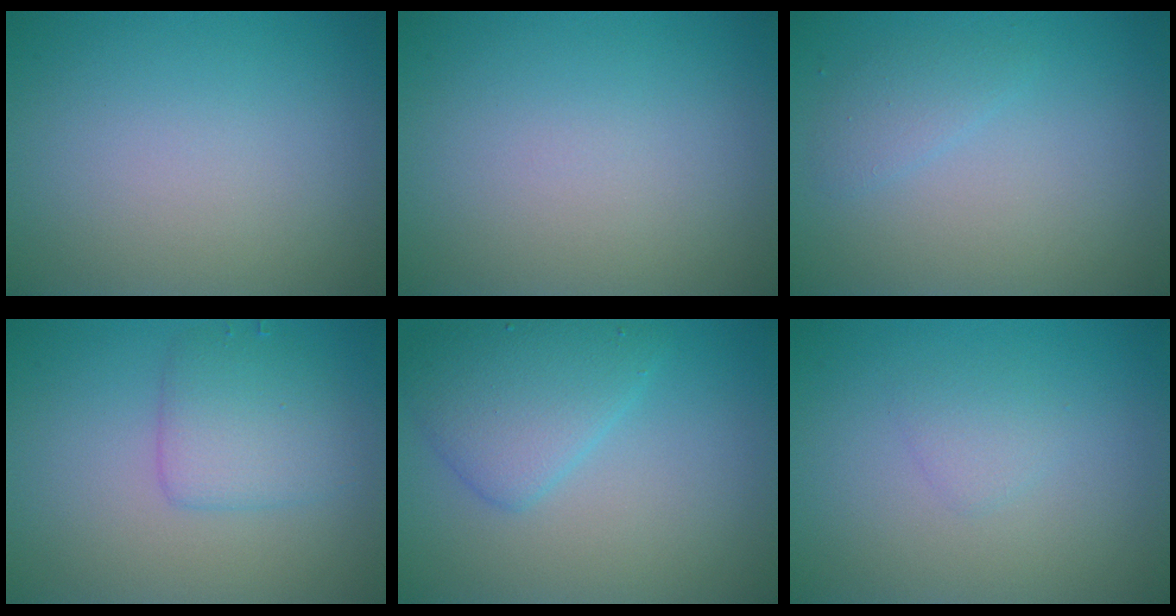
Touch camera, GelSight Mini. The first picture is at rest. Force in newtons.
{"total": 0.0}
{"total": 1.3, "press": 1.3, "slide": 0.0}
{"total": 3.1, "press": 3.1, "slide": 0.2}
{"total": 3.0, "press": 3.0, "slide": 0.1}
{"total": 1.1, "press": 1.1, "slide": 0.0}